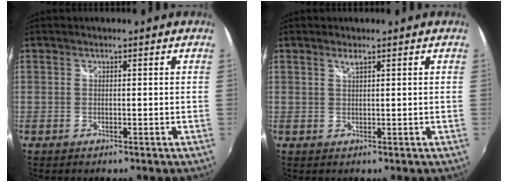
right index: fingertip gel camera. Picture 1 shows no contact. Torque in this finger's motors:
{"motor_torque": [0.20, 0.06, 0.05, 0.02]}